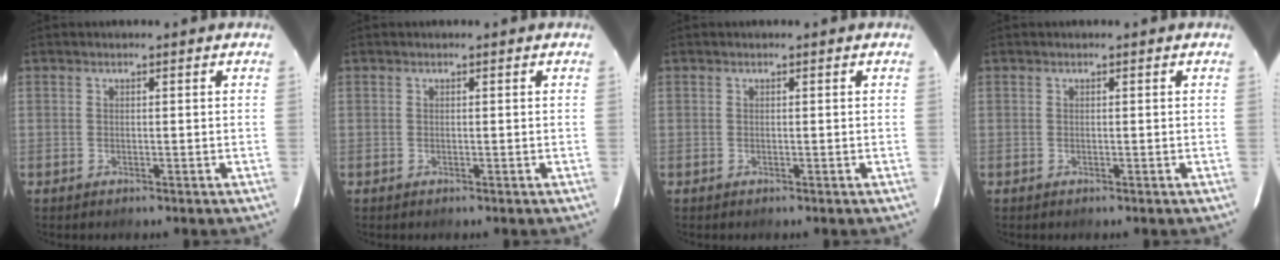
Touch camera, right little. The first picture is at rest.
{"total": 0.0}
{"total": 0.0}
{"total": 0.0}